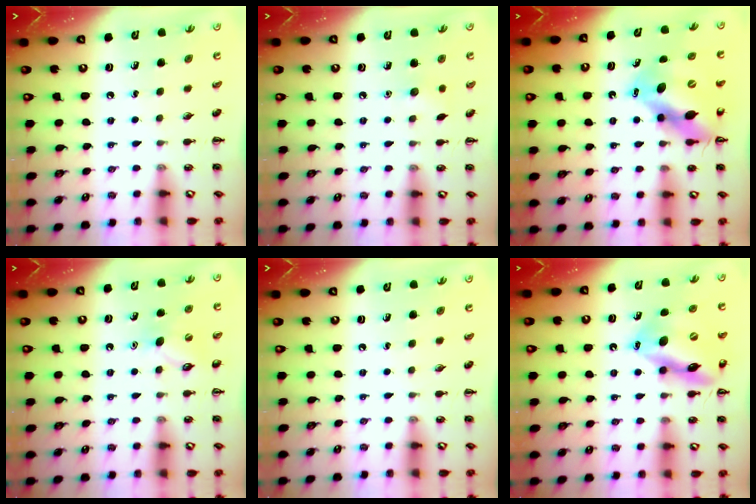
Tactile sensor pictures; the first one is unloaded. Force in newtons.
{"total": 5.1, "press": 4.9, "slide": 1.5}
{"total": 12.6, "press": 12.1, "slide": 3.8}
{"total": 7.2, "press": 7.0, "slide": 1.6}
{"total": 0.0}
{"total": 15.9, "press": 15.5, "slide": 3.1}